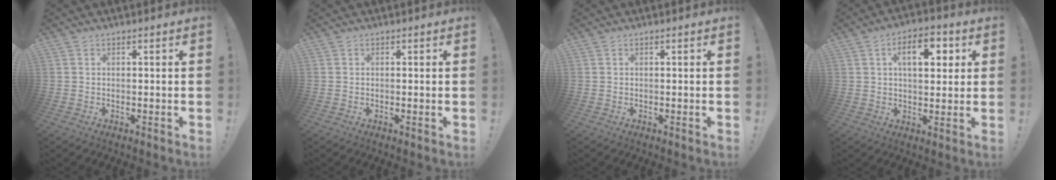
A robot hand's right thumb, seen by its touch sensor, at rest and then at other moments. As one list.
[{"total": 0.0}, {"total": 0.0}, {"total": 10.1, "force": [3.2, 5.3, 8.0], "torque": [-0.114, 0.003, 0.048]}]